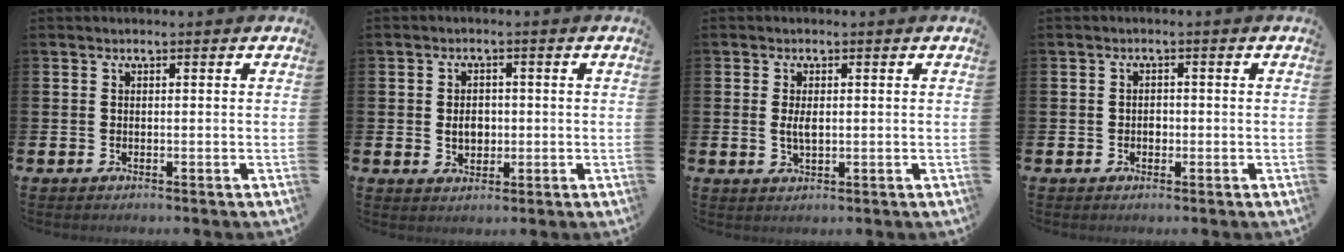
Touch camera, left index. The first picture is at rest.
{"total": 3.0, "force": [0.0, 2.3, 1.9], "torque": [-0.020, 0.000, -0.007]}
{"total": 2.4, "force": [0.3, 1.1, 2.1], "torque": [-0.029, -0.001, 0.001]}
{"total": 1.2, "force": [-0.1, 1.0, 0.6], "torque": [0.001, 0.001, -0.007]}